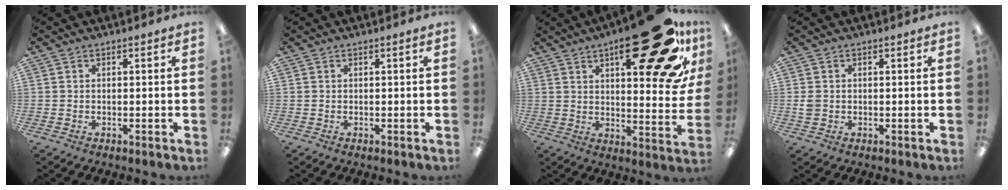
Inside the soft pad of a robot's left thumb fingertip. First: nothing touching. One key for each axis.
{"total": 0.0}
{"total": 28.7, "fx": 16.5, "fy": 9.2, "fz": 21.6, "tx": -0.271, "ty": -0.106, "tz": 0.258}
{"total": 2.0, "fx": 0.0, "fy": 1.8, "fz": 0.9, "tx": -0.009, "ty": 0.001, "tz": -0.003}